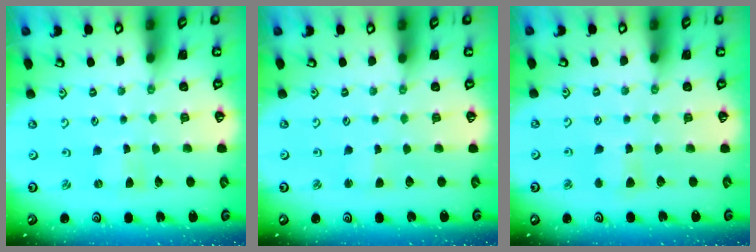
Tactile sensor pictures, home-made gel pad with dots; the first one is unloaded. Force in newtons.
{"total": 1.3, "press": 1.2, "slide": 0.1}
{"total": 3.9, "press": 3.9, "slide": 0.5}